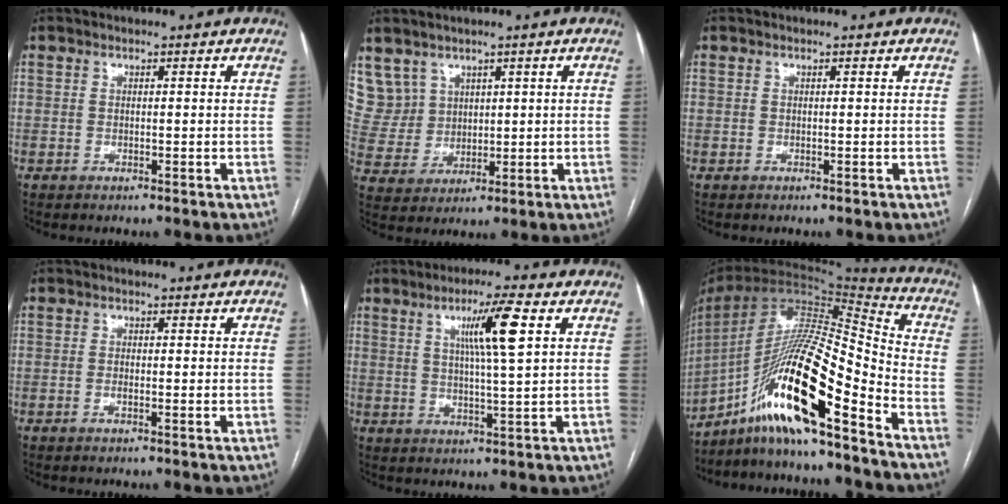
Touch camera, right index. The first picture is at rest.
{"total": 8.0, "force": [4.7, 6.4, 0.3], "torque": [-0.013, 0.022, 0.110]}
{"total": 0.0}
{"total": 1.4, "force": [-0.4, 0.3, 1.3], "torque": [-0.022, -0.003, -0.008]}
{"total": 8.3, "force": [3.0, -0.3, 7.7], "torque": [-0.134, 0.003, 0.050]}
{"total": 20.2, "force": [-11.9, 2.0, 16.2], "torque": [-0.324, -0.003, -0.217]}